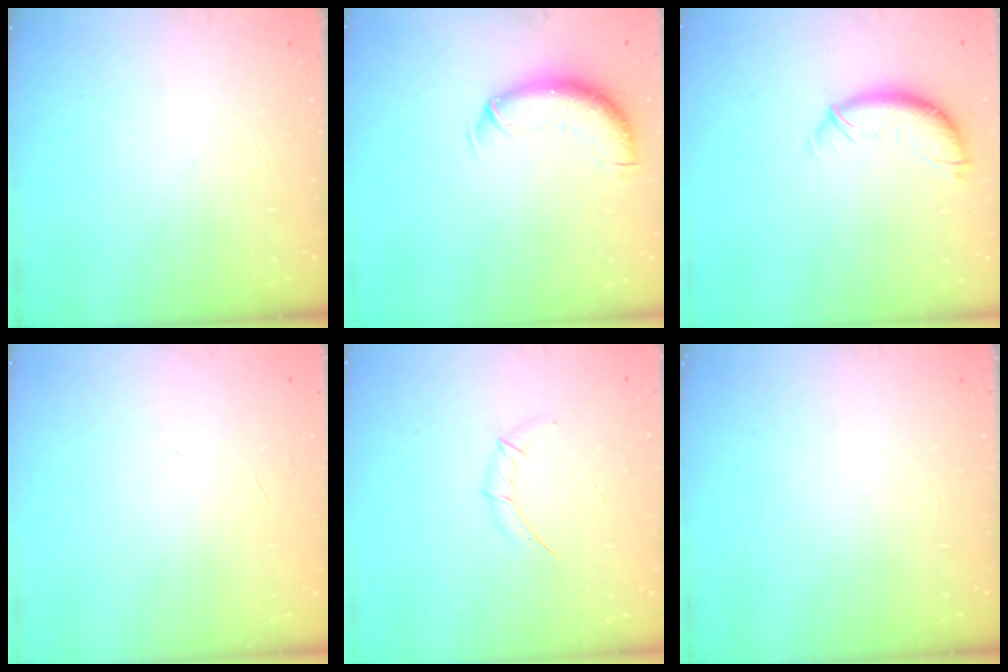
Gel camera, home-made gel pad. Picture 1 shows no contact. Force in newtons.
{"total": 11.1, "press": 10.9, "slide": 2.0}
{"total": 10.1, "press": 10.1, "slide": 0.3}
{"total": 1.8, "press": 1.7, "slide": 0.5}
{"total": 4.9, "press": 4.7, "slide": 1.1}
{"total": 0.0}